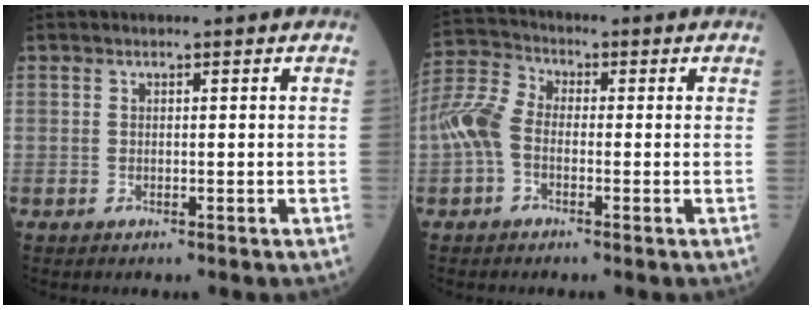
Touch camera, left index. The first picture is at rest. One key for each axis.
{"total": 6.8, "fx": -1.5, "fy": 4.2, "fz": 5.1, "tx": -0.132, "ty": 0.017, "tz": -0.045}